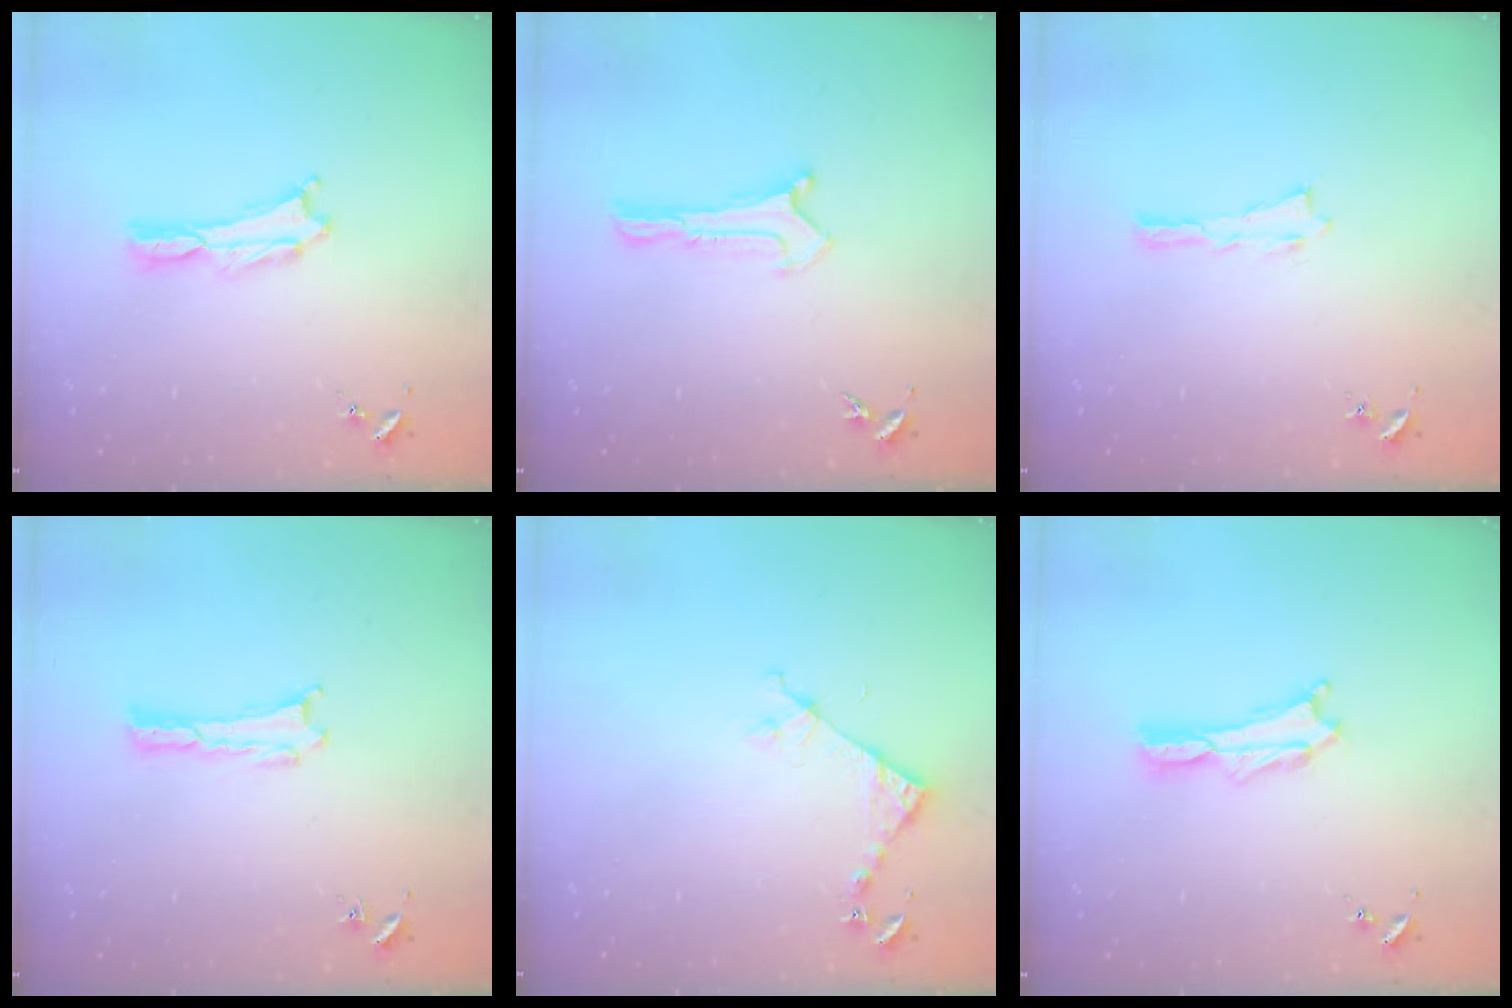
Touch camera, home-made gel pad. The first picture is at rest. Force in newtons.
{"total": 0.0}
{"total": 0.0}
{"total": 0.0}
{"total": 4.5, "press": 4.5, "slide": 0.3}
{"total": 1.1, "press": 1.1, "slide": 0.2}